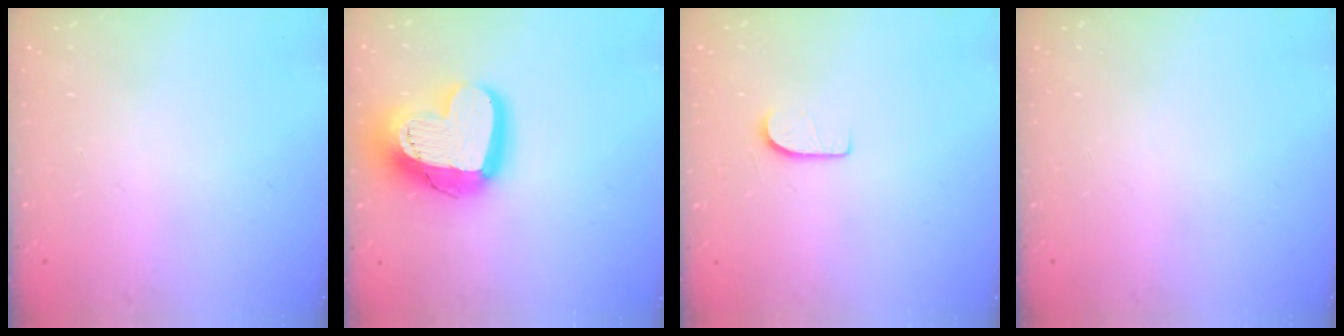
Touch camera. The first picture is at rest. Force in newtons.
{"total": 21.6, "press": 21.5, "slide": 1.9}
{"total": 6.3, "press": 6.3, "slide": 0.7}
{"total": 0.0}